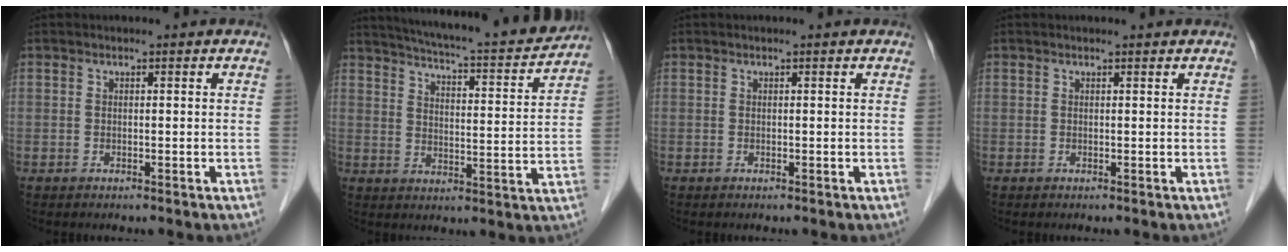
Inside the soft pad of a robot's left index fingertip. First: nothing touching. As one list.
[{"total": 18.3, "force": [16.6, 1.1, 7.4], "torque": [-0.119, -0.018, 0.227]}, {"total": 0.0}, {"total": 0.8, "force": [0.8, 0.0, 0.1], "torque": [-0.009, 0.001, 0.009]}]